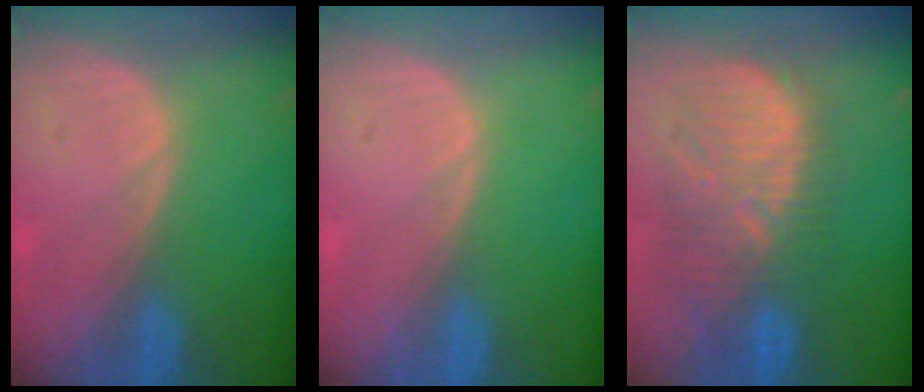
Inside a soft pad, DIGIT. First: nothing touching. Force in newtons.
{"total": 0.0}
{"total": 11.3, "press": 10.9, "slide": 3.1}